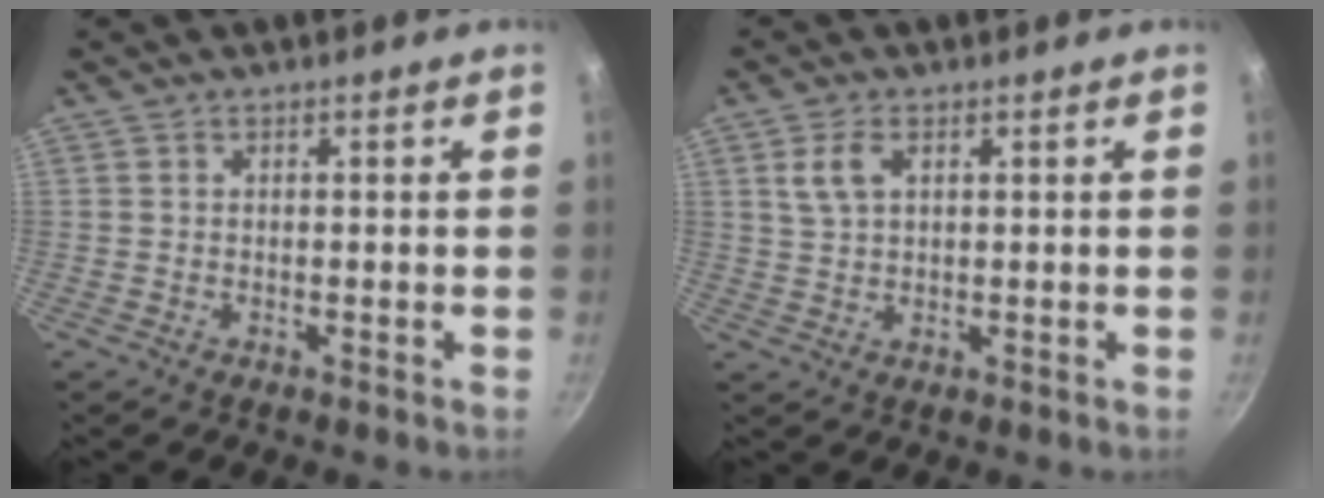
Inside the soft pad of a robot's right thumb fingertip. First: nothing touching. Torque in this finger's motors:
{"motor_torque": [0.20, 0.02, 0.58, 0.70, 0.04]}